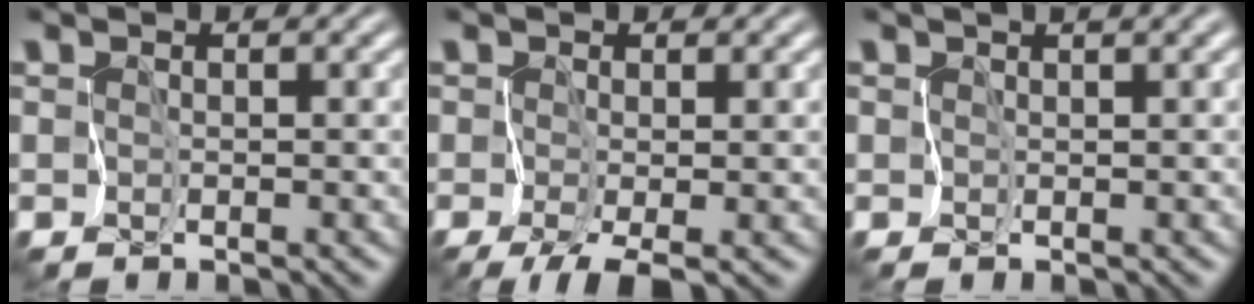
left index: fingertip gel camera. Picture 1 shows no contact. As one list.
[{"total": 2.9, "force": [-1.0, 1.0, 2.5], "torque": [-0.044, 0.000, -0.017]}, {"total": 3.0, "force": [1.8, 0.8, 2.3], "torque": [-0.030, 0.012, 0.028]}]